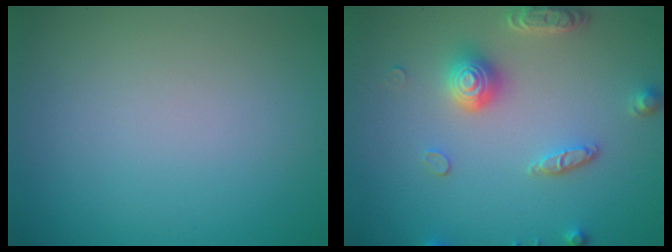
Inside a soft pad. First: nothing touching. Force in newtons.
{"total": 4.2, "press": 3.5, "slide": 2.3}